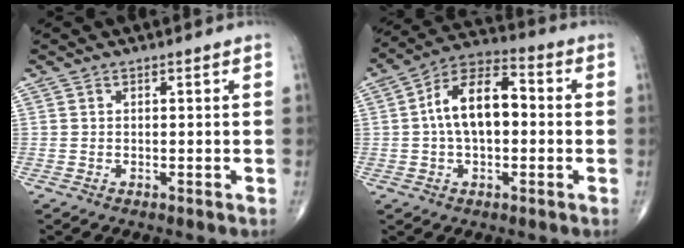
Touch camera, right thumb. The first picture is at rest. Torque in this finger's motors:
{"motor_torque": [-0.38, 0.79, 0.18, -0.10, 0.21]}